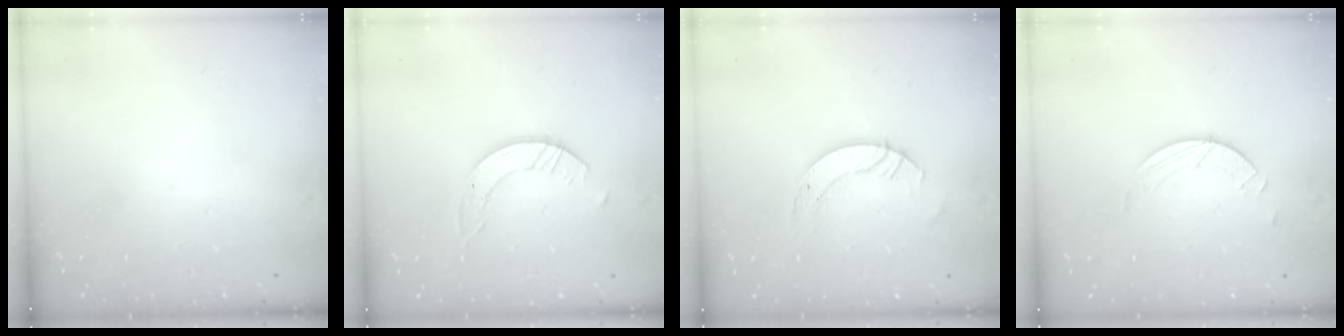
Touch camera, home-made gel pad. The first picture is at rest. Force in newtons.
{"total": 3.0, "press": 3.0, "slide": 0.2}
{"total": 6.2, "press": 6.2, "slide": 0.6}
{"total": 2.6, "press": 2.6, "slide": 0.3}